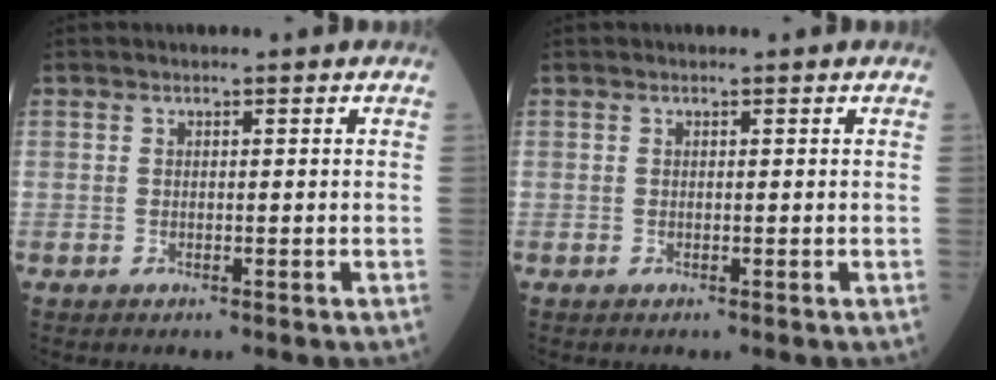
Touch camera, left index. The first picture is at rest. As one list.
[{"total": 0.0}]